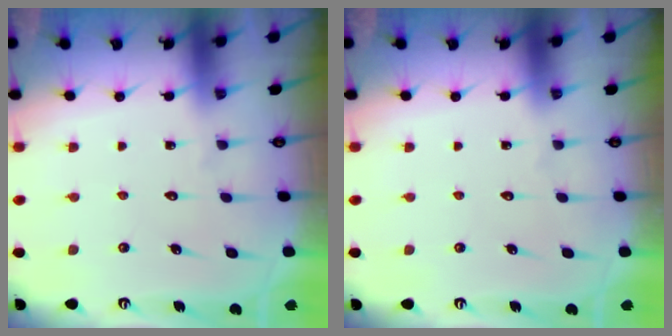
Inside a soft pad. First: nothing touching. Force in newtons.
{"total": 0.0}